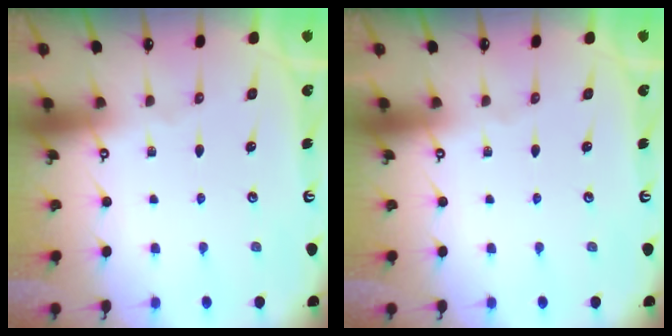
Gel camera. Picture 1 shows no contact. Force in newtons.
{"total": 0.0}